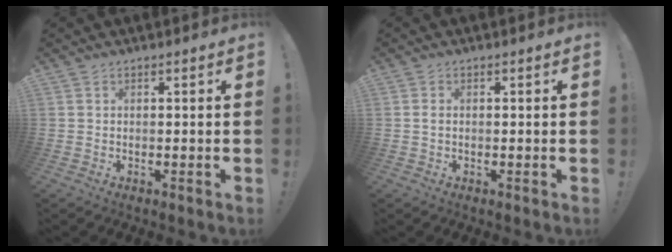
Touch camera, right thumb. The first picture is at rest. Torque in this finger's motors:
{"motor_torque": [-0.14, -0.01, -0.24, 0.17, 0.02]}